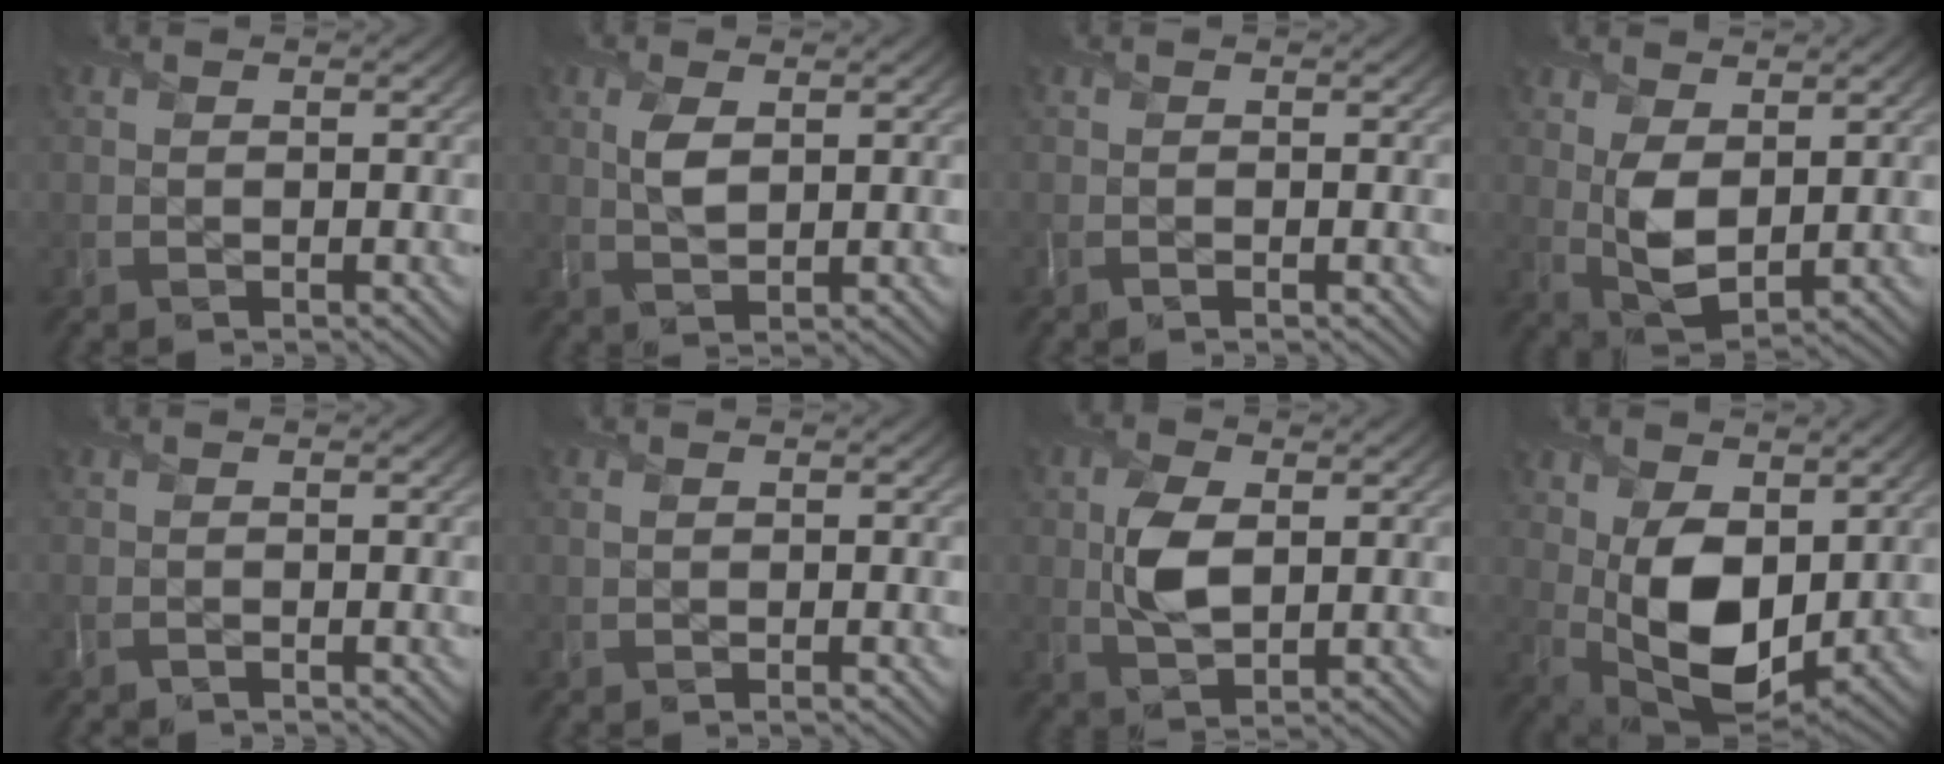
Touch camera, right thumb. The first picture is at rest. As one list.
[{"total": 2.8, "force": [0.9, 1.5, 2.2], "torque": [-0.053, -0.003, 0.021]}, {"total": 0.6, "force": [-0.5, 0.2, 0.3], "torque": [-0.010, -0.004, -0.010]}, {"total": 5.5, "force": [1.2, 3.3, 4.2], "torque": [-0.099, -0.007, 0.029]}, {"total": 0.8, "force": [-0.8, 0.2, 0.0], "torque": [-0.003, -0.006, -0.018]}, {"total": 0.6, "force": [0.1, 0.3, 0.5], "torque": [-0.010, -0.002, 0.001]}, {"total": 4.6, "force": [1.0, 2.7, 3.6], "torque": [-0.080, 0.001, 0.021]}, {"total": 10.8, "force": [1.2, 6.8, 8.2], "torque": [-0.179, -0.016, 0.026]}]